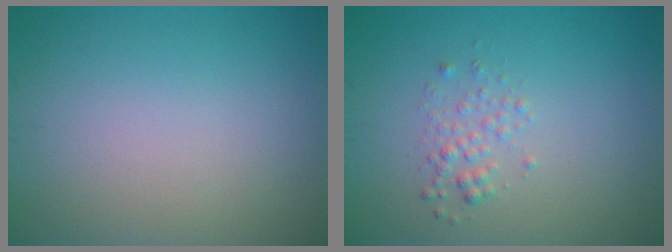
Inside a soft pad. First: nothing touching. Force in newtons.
{"total": 1.4, "press": 1.4, "slide": 0.1}